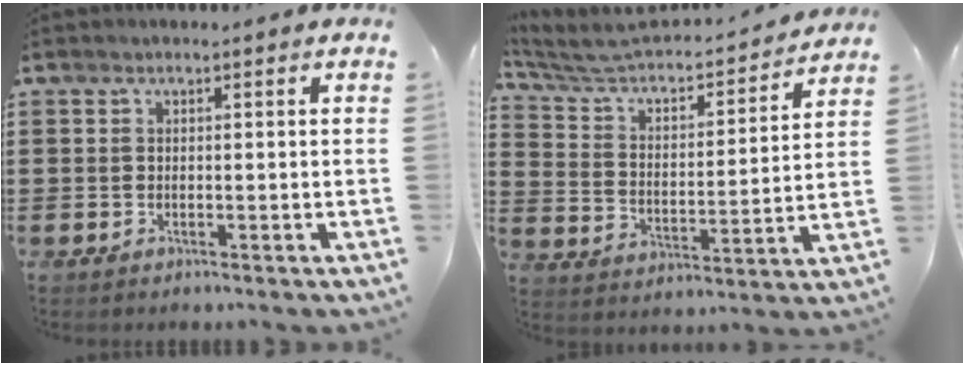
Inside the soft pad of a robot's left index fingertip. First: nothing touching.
{"total": 4.6, "force": [4.3, 1.3, 1.3], "torque": [-0.052, -0.039, 0.063]}